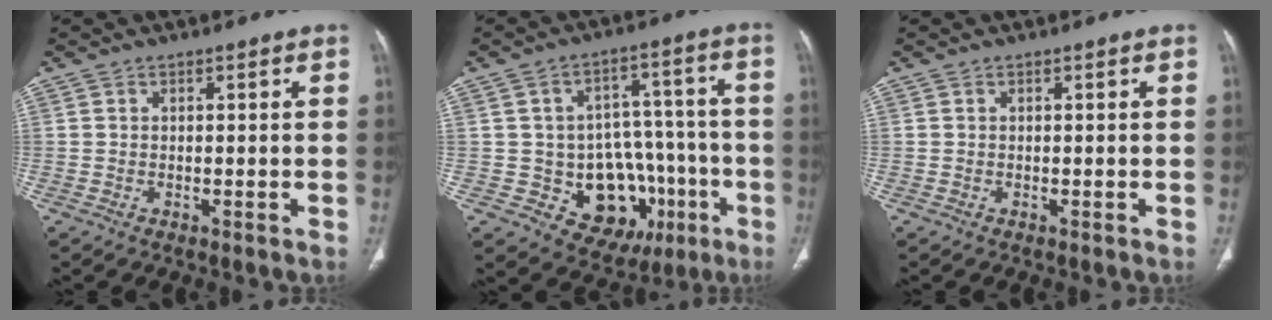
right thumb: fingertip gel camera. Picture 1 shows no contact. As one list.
[{"total": 16.9, "force": [-5.1, 12.8, 9.8], "torque": [-0.080, 0.042, -0.053]}, {"total": 0.0}]